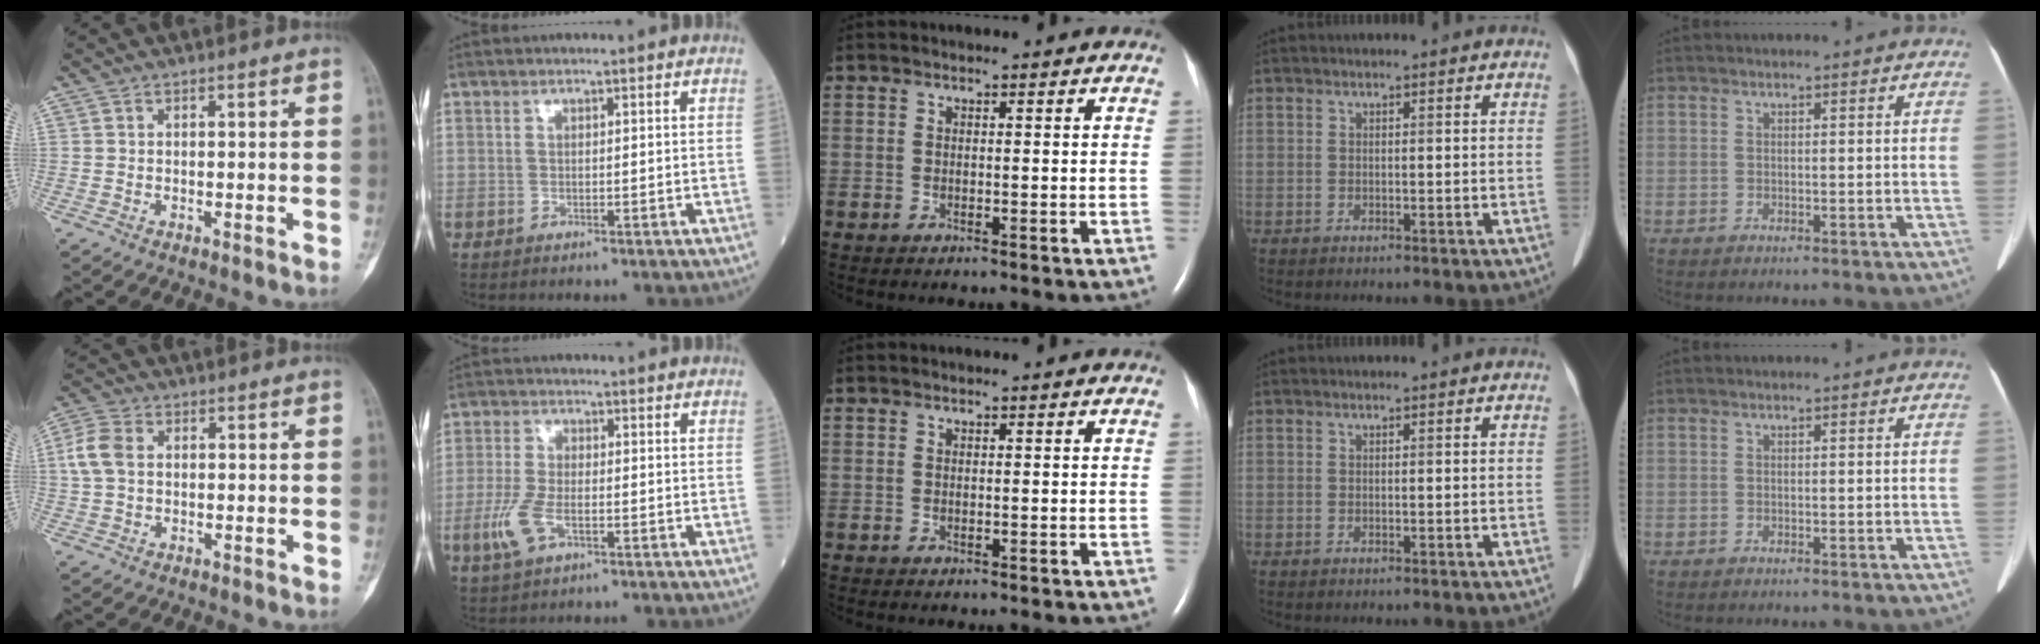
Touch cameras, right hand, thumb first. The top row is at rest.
{"thumb": {"total": 5.6, "force": [0.6, 4.0, 3.9], "torque": [-0.095, 0.014, 0.009]}, "index": {"total": 5.8, "force": [-2.2, 2.2, 4.9], "torque": [-0.123, -0.008, -0.042]}}